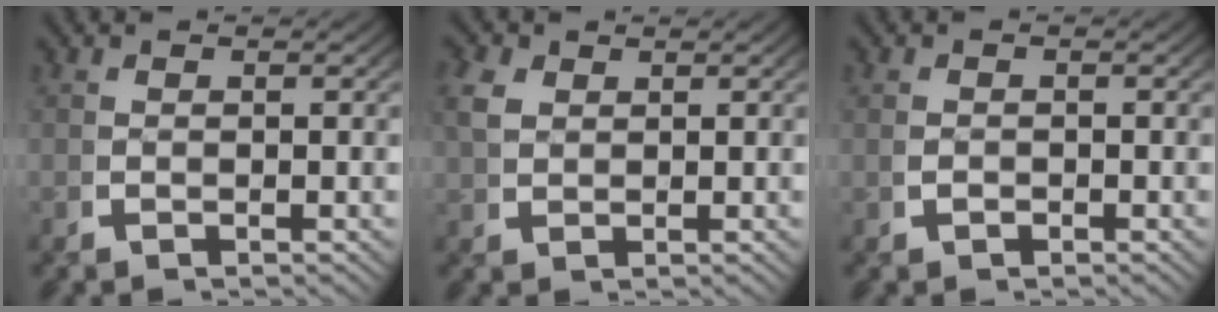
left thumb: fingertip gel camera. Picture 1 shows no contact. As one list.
[{"total": 2.4, "force": [1.5, 1.5, 1.1], "torque": [-0.026, 0.001, 0.036]}, {"total": 0.7, "force": [-0.2, 0.5, 0.4], "torque": [-0.017, -0.008, 0.001]}]